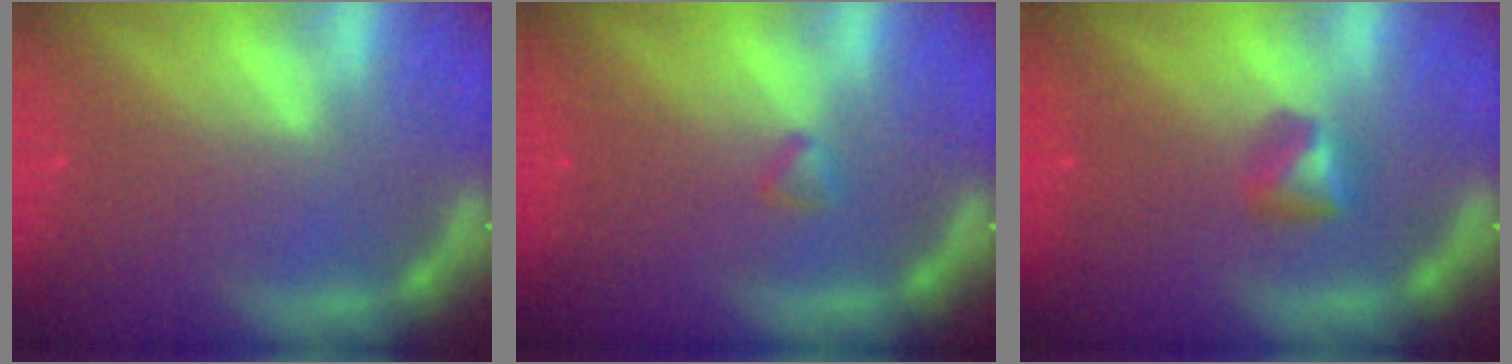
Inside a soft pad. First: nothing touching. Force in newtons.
{"total": 0.9}
{"total": 1.9}